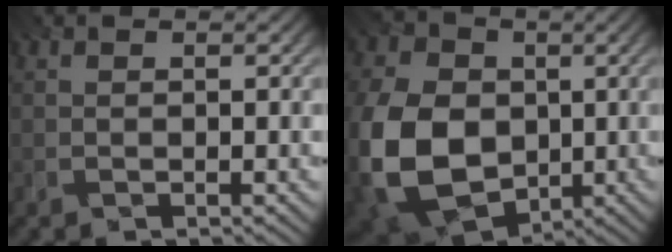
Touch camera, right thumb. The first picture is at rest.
{"total": 15.9, "force": [-2.5, 11.9, 10.3], "torque": [-0.274, -0.031, -0.049]}